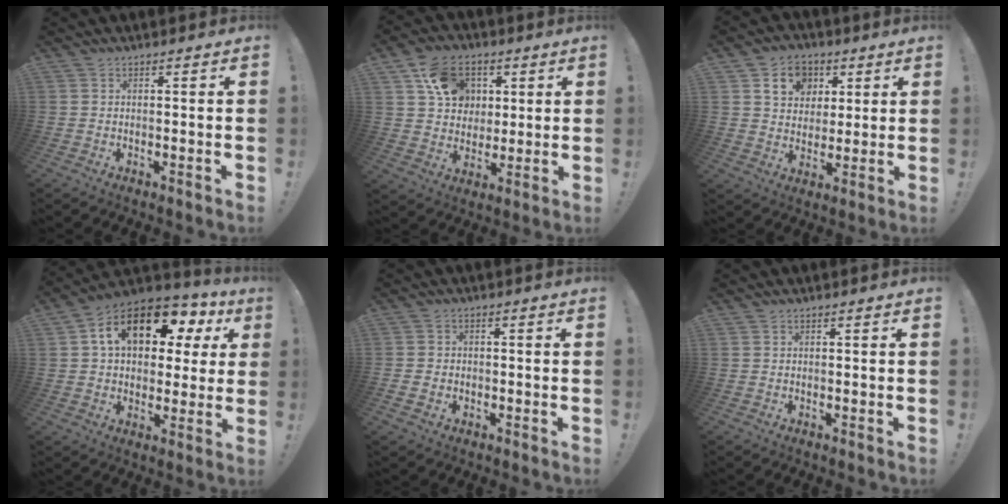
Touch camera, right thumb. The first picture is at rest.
{"total": 13.8, "force": [5.6, 11.1, 6.0], "torque": [-0.079, -0.018, 0.111]}
{"total": 11.2, "force": [4.9, 9.0, 4.5], "torque": [-0.065, -0.015, 0.096]}
{"total": 17.3, "force": [7.6, 9.7, 12.2], "torque": [-0.206, -0.021, 0.127]}
{"total": 2.3, "force": [-0.7, 2.0, 1.0], "torque": [-0.007, 0.001, -0.014]}
{"total": 0.0}